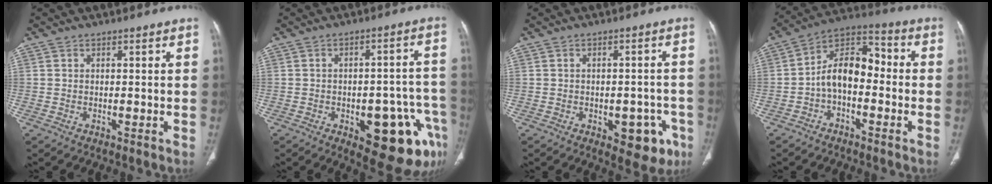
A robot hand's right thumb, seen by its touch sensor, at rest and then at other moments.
{"total": 16.3, "force": [-6.5, 7.0, 13.2], "torque": [-0.115, 0.042, -0.065]}
{"total": 8.9, "force": [-3.8, 4.9, 6.4], "torque": [-0.043, 0.018, -0.039]}
{"total": 10.9, "force": [-1.9, 6.7, 8.4], "torque": [-0.121, 0.047, -0.047]}